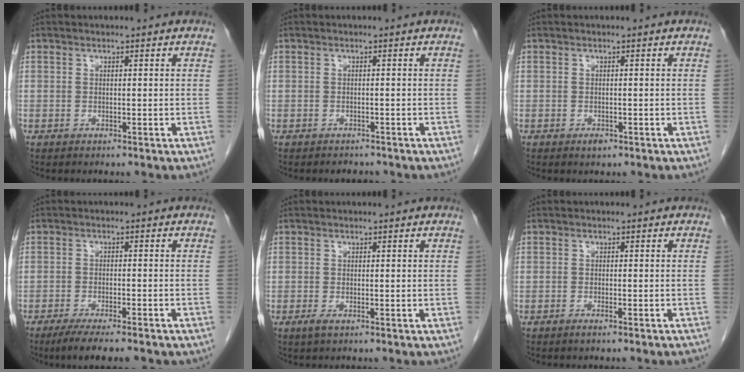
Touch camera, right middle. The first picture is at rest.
{"total": 1.7, "force": [-1.5, 0.7, 0.0], "torque": [-0.006, -0.002, -0.023]}
{"total": 1.0, "force": [-0.6, 0.4, 0.6], "torque": [-0.010, 0.000, -0.006]}
{"total": 9.1, "force": [-7.3, 1.5, 5.3], "torque": [-0.074, -0.015, -0.105]}
{"total": 1.0, "force": [-0.5, 0.2, 0.8], "torque": [-0.018, -0.003, -0.008]}
{"total": 2.1, "force": [-1.7, -0.2, 1.3], "torque": [-0.016, 0.000, -0.023]}